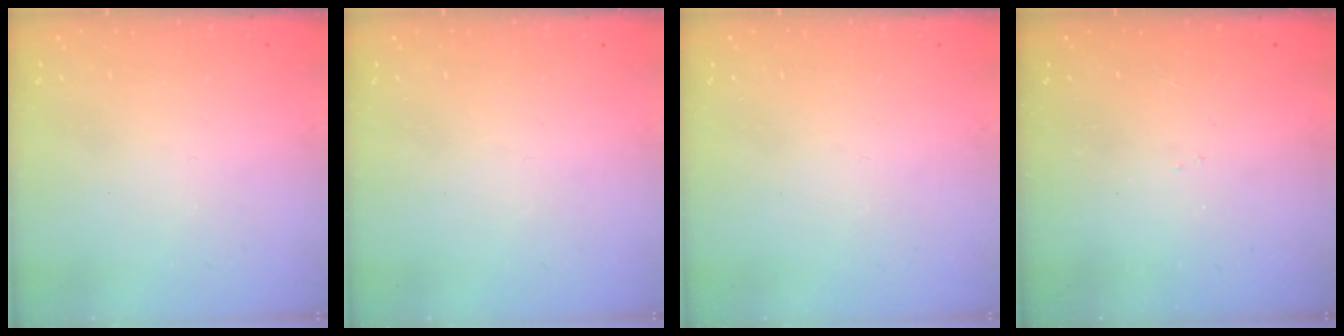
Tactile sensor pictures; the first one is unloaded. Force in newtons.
{"total": 0.0}
{"total": 0.0}
{"total": 3.1, "press": 3.0, "slide": 0.6}